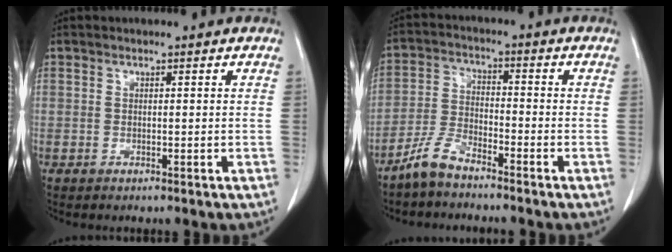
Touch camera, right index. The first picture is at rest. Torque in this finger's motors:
{"motor_torque": [-0.02, -0.13, -0.22, -0.21]}